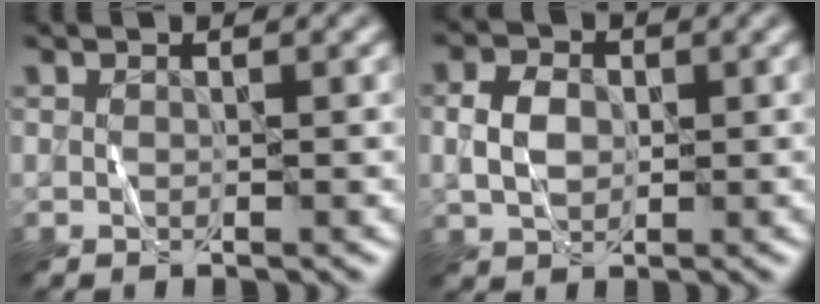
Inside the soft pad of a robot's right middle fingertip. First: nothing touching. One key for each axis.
{"total": 2.8, "fx": -0.1, "fy": 2.1, "fz": 1.9, "tx": -0.042, "ty": 0.003, "tz": -0.004}